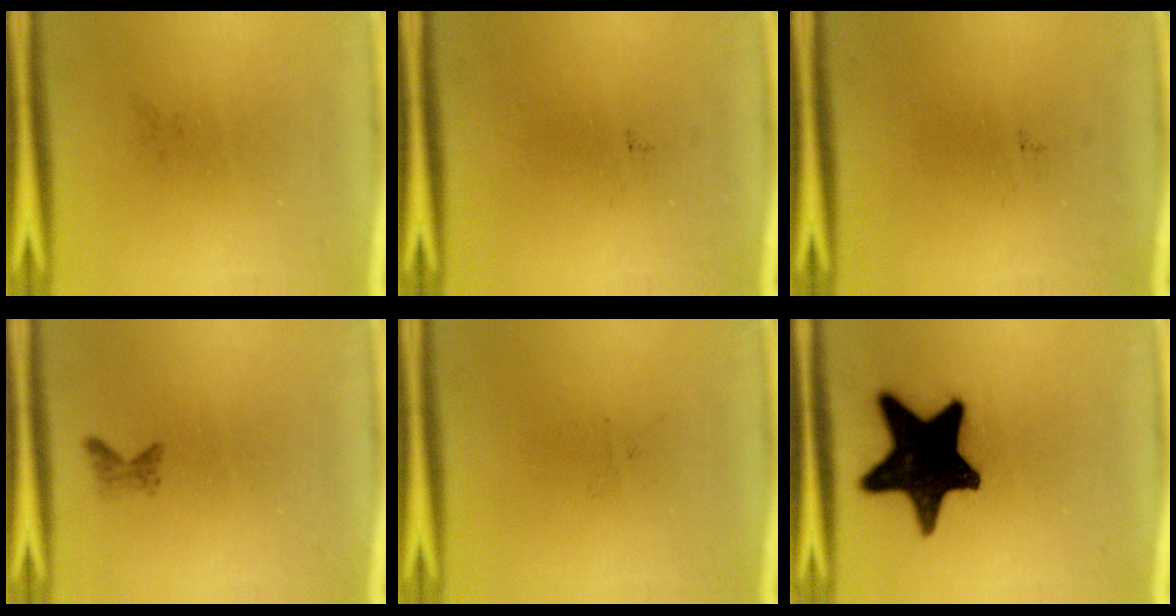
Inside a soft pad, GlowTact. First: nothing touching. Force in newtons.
{"total": 0.0}
{"total": 0.0}
{"total": 0.9}
{"total": 0.0}
{"total": 19.8}